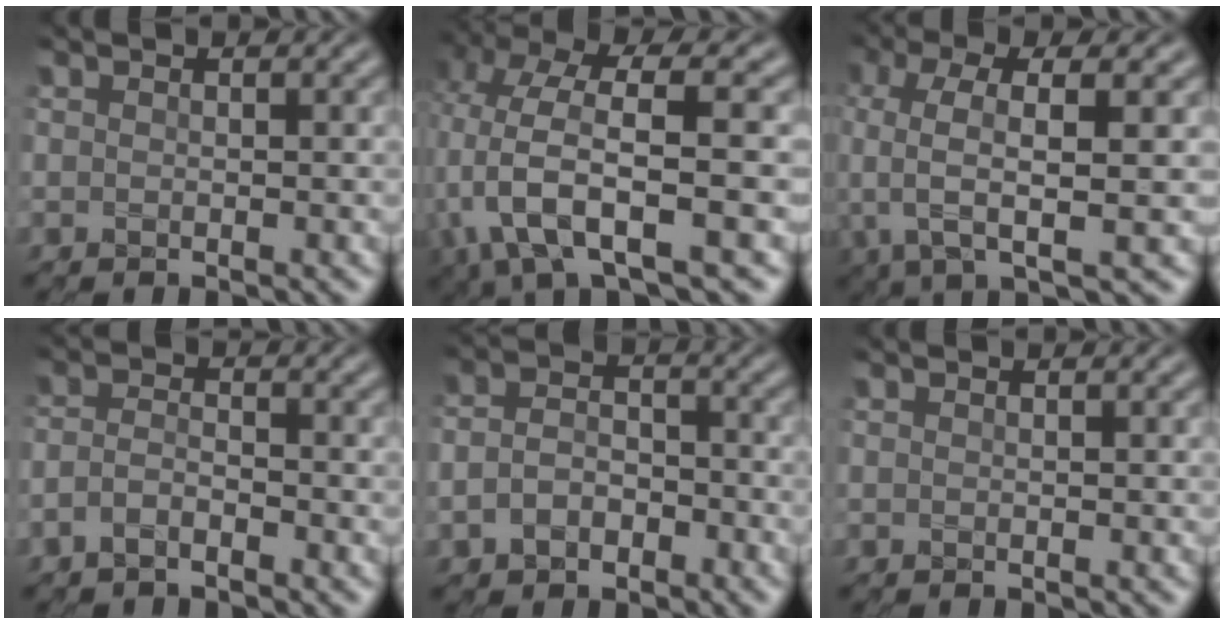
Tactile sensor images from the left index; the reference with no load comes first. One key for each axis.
{"total": 8.3, "fx": -1.6, "fy": 3.1, "fz": 7.6, "tx": -0.155, "ty": 0.000, "tz": -0.031}
{"total": 7.0, "fx": -0.3, "fy": 2.2, "fz": 6.7, "tx": -0.127, "ty": 0.002, "tz": -0.010}
{"total": 1.8, "fx": -1.2, "fy": 0.7, "fz": 1.2, "tx": -0.028, "ty": 0.003, "tz": -0.029}
{"total": 3.4, "fx": -1.4, "fy": 2.3, "fz": 2.1, "tx": -0.045, "ty": 0.001, "tz": -0.033}
{"total": 0.0}